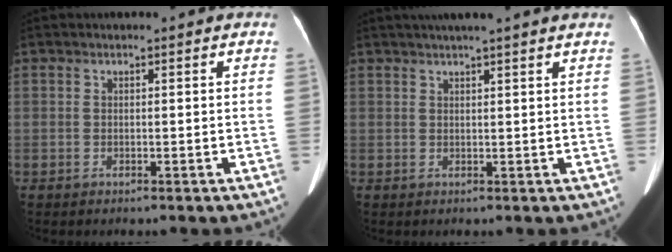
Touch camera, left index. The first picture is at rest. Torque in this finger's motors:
{"motor_torque": [0.30, -0.37, 0.02, 0.07]}